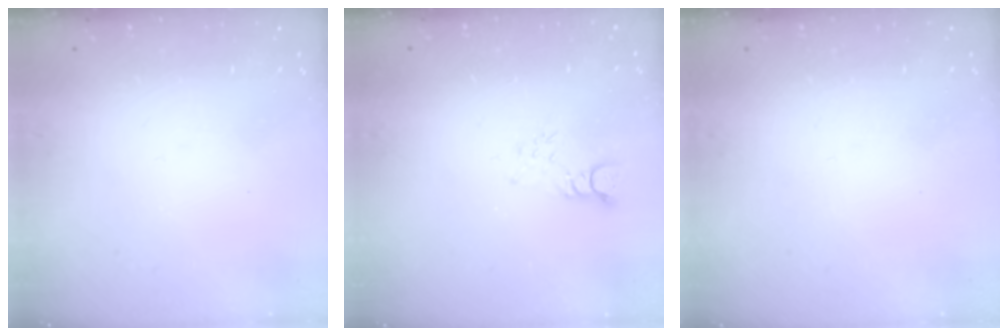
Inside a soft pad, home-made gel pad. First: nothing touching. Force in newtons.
{"total": 3.3, "press": 3.3, "slide": 0.1}
{"total": 0.0}